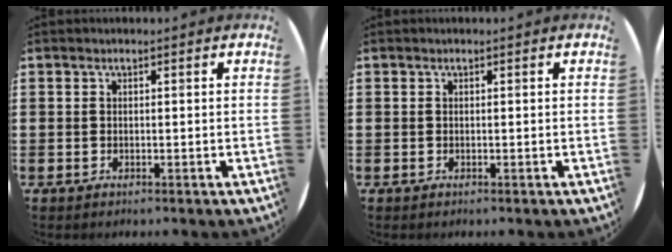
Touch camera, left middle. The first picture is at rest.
{"total": 0.0}